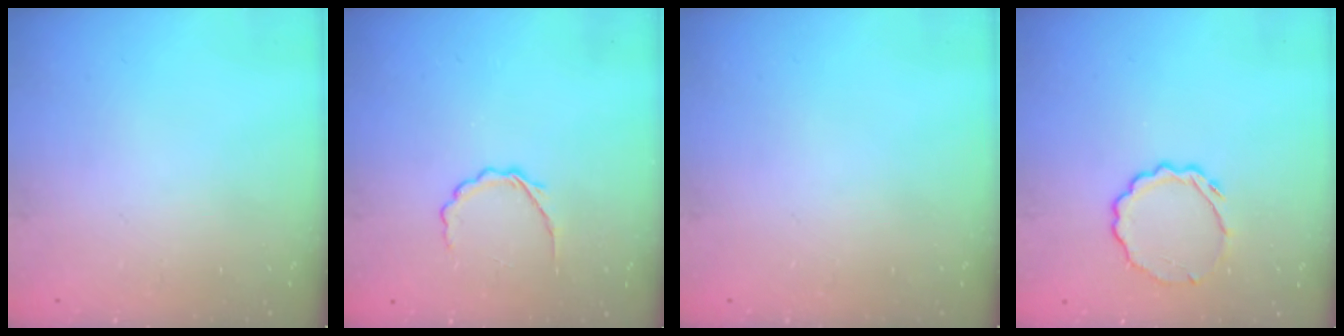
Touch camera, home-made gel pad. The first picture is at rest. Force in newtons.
{"total": 3.6, "press": 3.4, "slide": 1.2}
{"total": 0.0}
{"total": 5.4, "press": 5.2, "slide": 1.4}